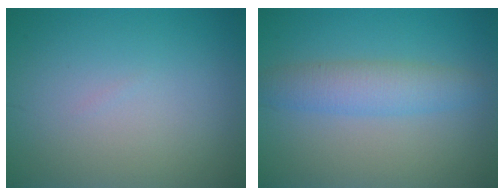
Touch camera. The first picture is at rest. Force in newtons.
{"total": 3.4, "press": 3.4, "slide": 0.1}